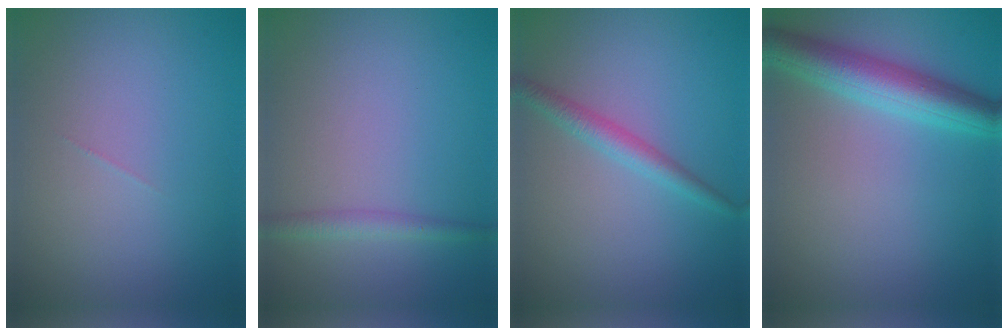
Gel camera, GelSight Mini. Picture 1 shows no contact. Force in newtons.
{"total": 1.8, "press": 1.8, "slide": 0.1}
{"total": 2.0, "press": 2.0, "slide": 0.0}
{"total": 5.0, "press": 5.0, "slide": 0.1}